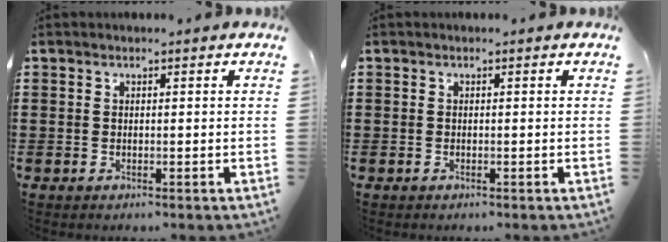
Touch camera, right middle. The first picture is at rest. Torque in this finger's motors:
{"motor_torque": [-0.29, 0.07, 0.13, -0.01]}